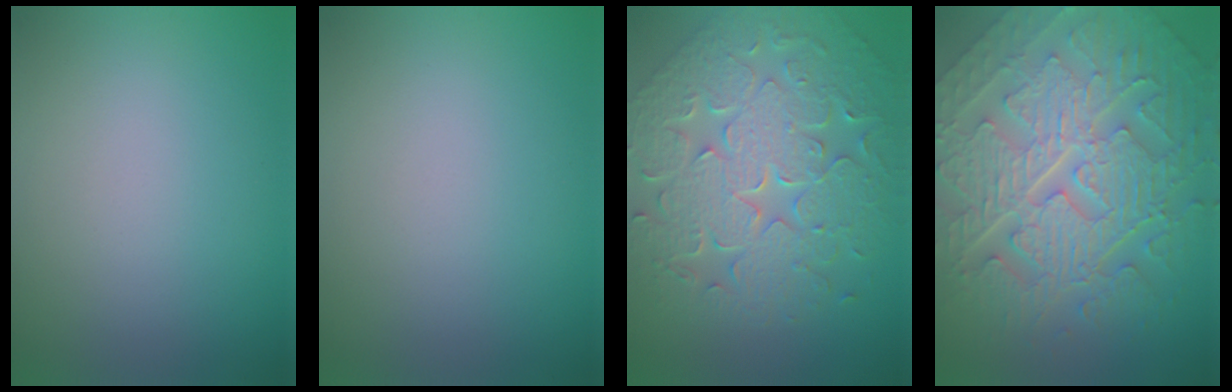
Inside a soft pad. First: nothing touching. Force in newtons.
{"total": 0.0}
{"total": 9.3, "press": 7.1, "slide": 6.1}
{"total": 10.9, "press": 7.4, "slide": 8.0}